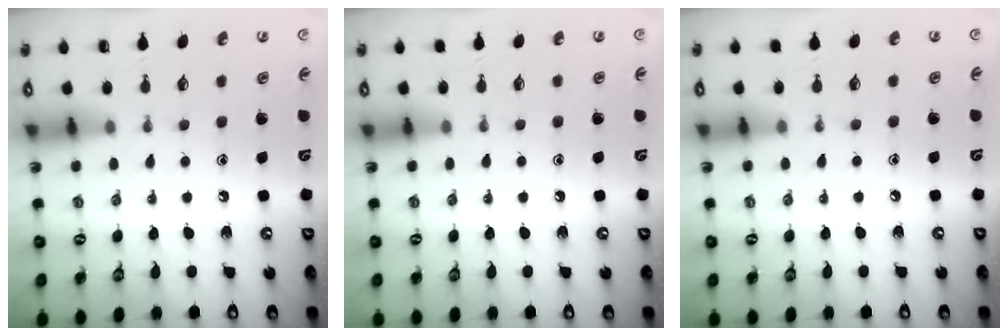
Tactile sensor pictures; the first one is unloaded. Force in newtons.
{"total": 2.7, "press": 2.6, "slide": 0.4}
{"total": 0.0}